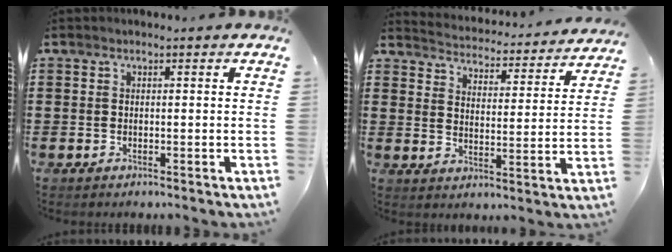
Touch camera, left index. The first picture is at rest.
{"total": 3.6, "force": [3.6, -0.2, -0.2], "torque": [-0.020, -0.037, 0.055]}